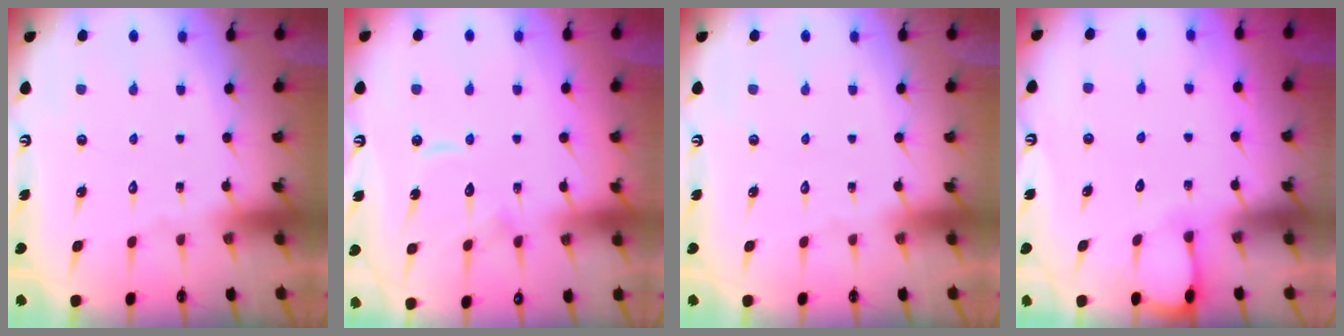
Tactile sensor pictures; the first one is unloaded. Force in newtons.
{"total": 10.4, "press": 10.4, "slide": 0.9}
{"total": 0.0}
{"total": 2.5, "press": 2.5, "slide": 0.2}